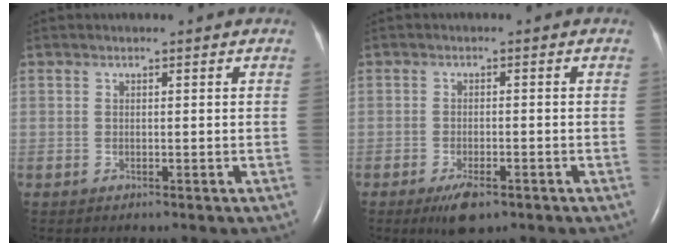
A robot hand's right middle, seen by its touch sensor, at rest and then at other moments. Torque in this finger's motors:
{"motor_torque": [0.26, -0.22, 0.25, 0.07]}